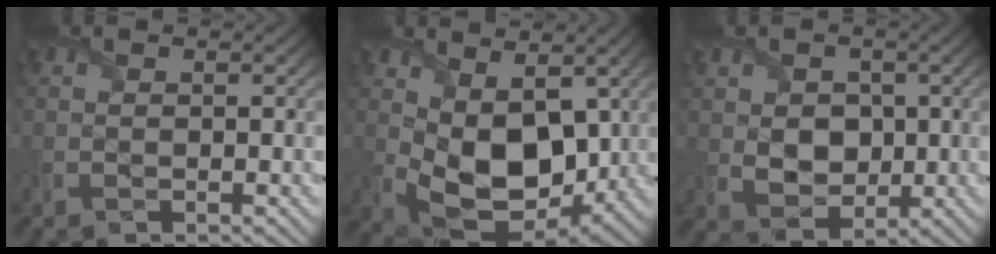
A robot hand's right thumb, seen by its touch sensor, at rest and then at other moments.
{"total": 11.2, "force": [1.3, 7.1, 8.5], "torque": [-0.181, -0.030, 0.031]}
{"total": 5.3, "force": [0.6, 4.4, 2.9], "torque": [-0.071, -0.009, 0.008]}